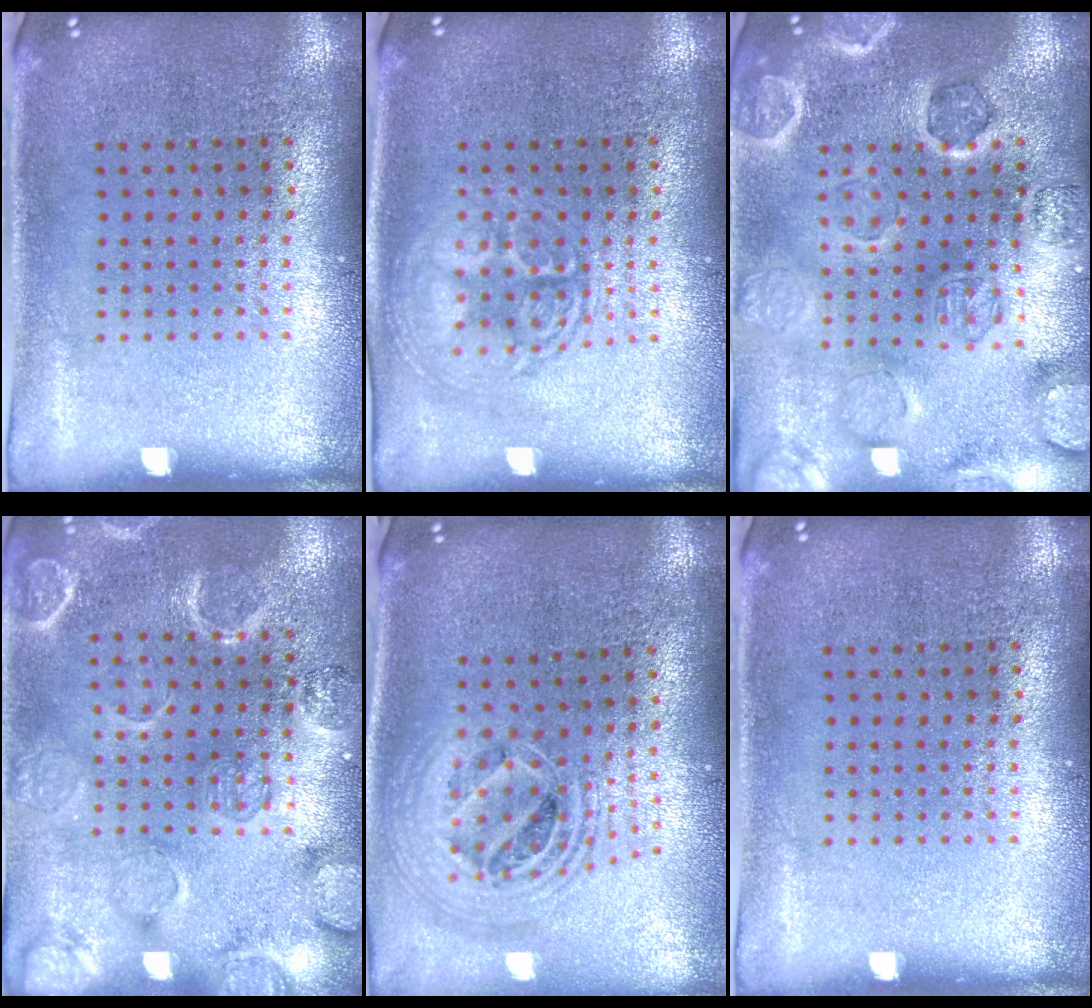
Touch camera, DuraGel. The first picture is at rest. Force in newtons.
{"total": 1.7, "press": 1.7, "slide": 0.3}
{"total": 2.6, "press": 2.6, "slide": 0.3}
{"total": 2.3, "press": 2.3, "slide": 0.5}
{"total": 2.2, "press": 1.8, "slide": 1.3}
{"total": 0.0}